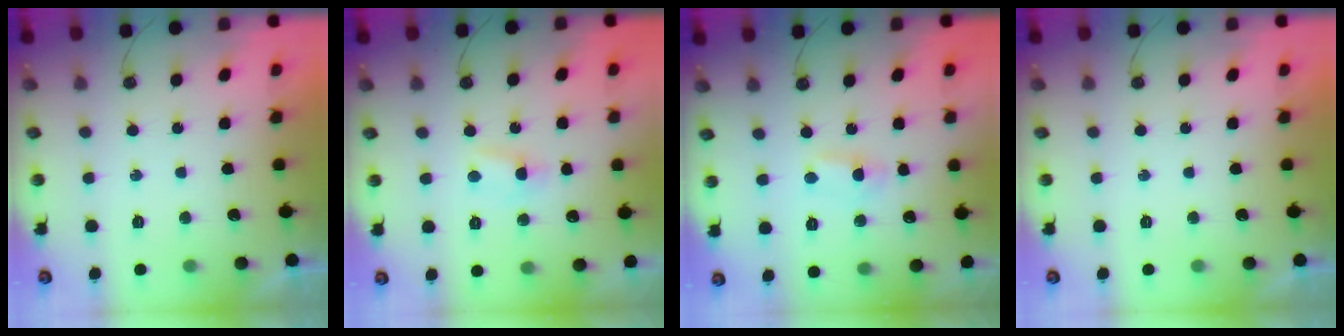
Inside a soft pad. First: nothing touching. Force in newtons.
{"total": 4.5, "press": 4.5, "slide": 0.4}
{"total": 1.2, "press": 1.0, "slide": 0.7}
{"total": 0.0}